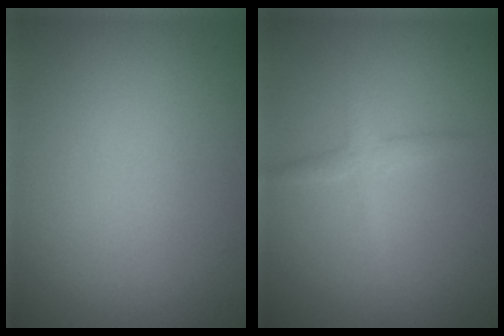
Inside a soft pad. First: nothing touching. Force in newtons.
{"total": 1.8, "press": 1.8, "slide": 0.0}